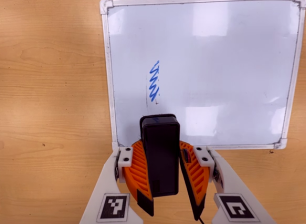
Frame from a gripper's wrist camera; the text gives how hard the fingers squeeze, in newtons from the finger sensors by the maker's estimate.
{"total": 10.5, "left": 10.4, "right": 10.7}